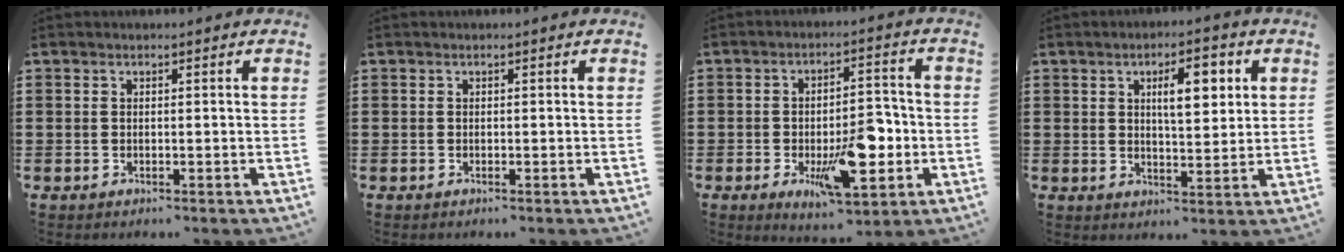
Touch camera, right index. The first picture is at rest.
{"total": 0.0}
{"total": 11.4, "force": [-2.8, 4.6, 10.1], "torque": [-0.159, -0.010, -0.046]}
{"total": 6.5, "force": [2.3, 2.4, 5.5], "torque": [-0.083, -0.003, 0.030]}